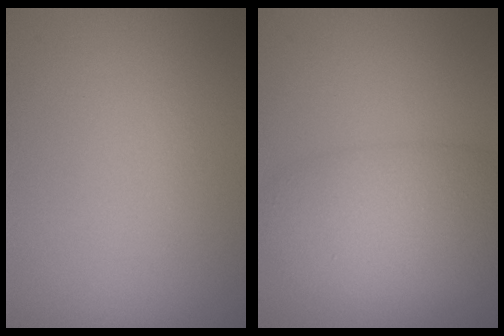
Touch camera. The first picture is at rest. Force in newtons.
{"total": 6.6, "press": 6.6, "slide": 0.2}